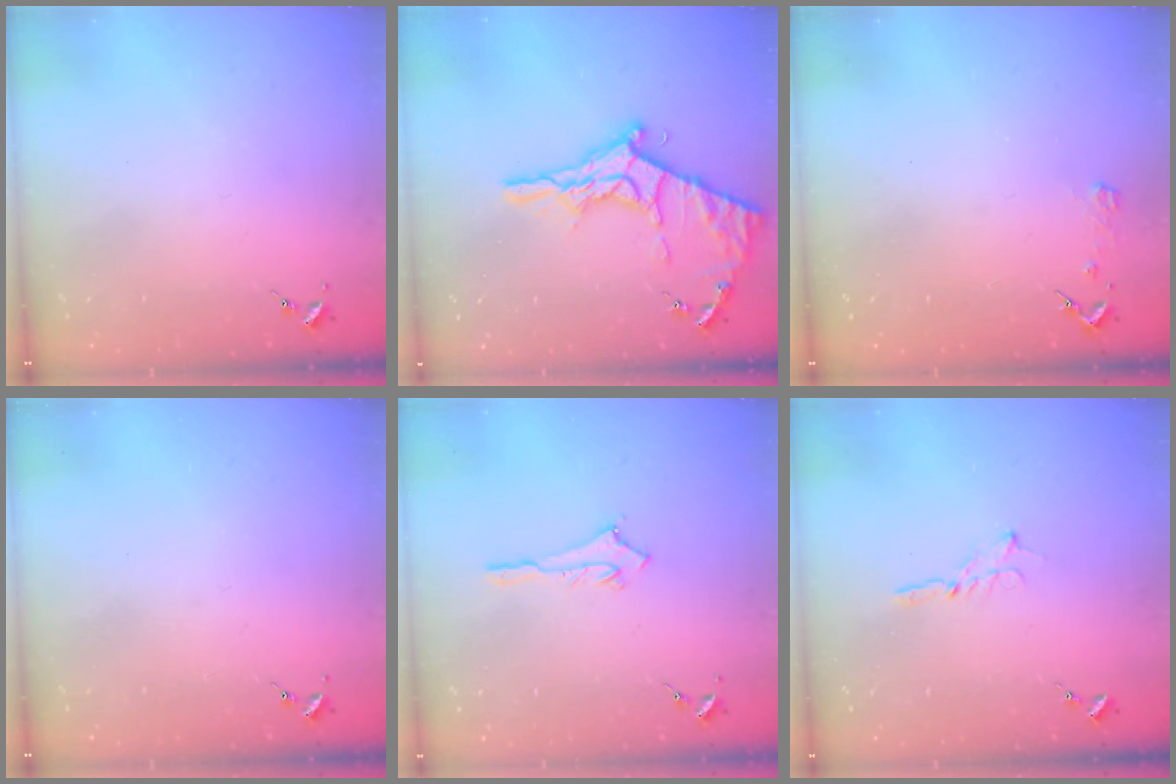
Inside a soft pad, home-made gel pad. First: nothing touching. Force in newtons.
{"total": 21.5, "press": 21.4, "slide": 1.7}
{"total": 2.3, "press": 2.3, "slide": 0.3}
{"total": 0.0}
{"total": 2.8, "press": 2.8, "slide": 0.2}
{"total": 1.8, "press": 1.7, "slide": 0.2}